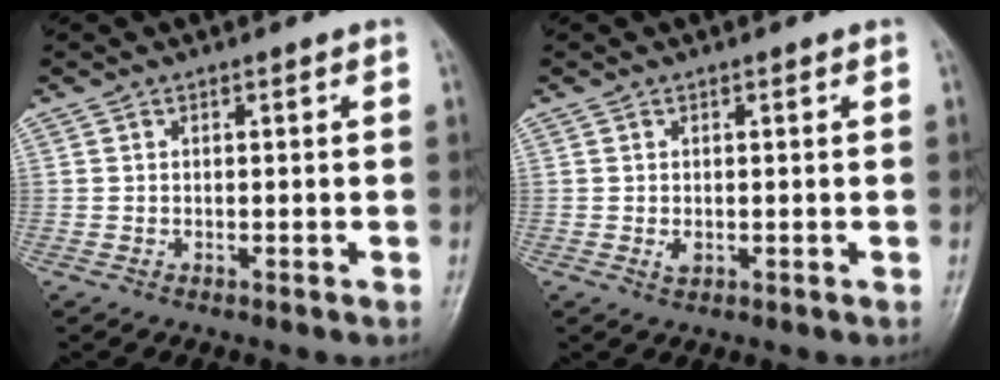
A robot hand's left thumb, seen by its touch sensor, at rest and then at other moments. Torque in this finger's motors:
{"motor_torque": [-0.01, 0.11, 0.17, -0.11, 0.00]}